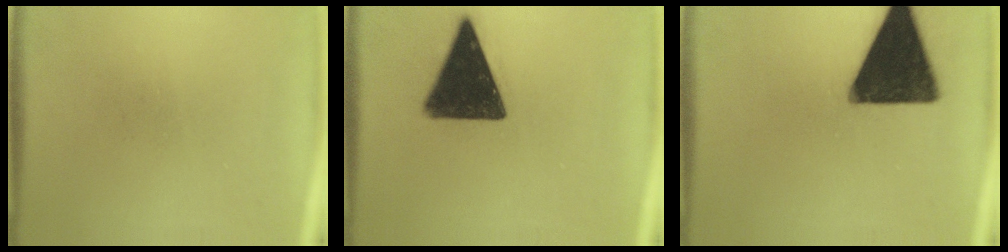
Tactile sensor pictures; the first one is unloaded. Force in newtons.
{"total": 16.0}
{"total": 18.1}